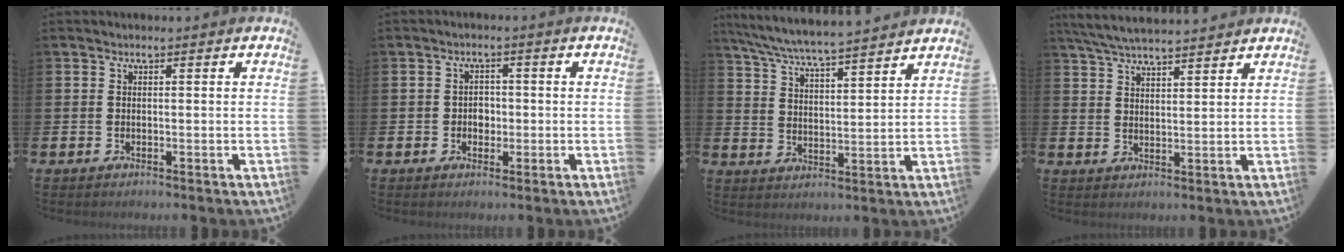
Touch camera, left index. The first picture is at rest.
{"total": 2.6, "force": [-0.5, 2.4, 0.8], "torque": [-0.012, 0.003, -0.018]}
{"total": 6.5, "force": [6.2, -0.3, 1.7], "torque": [-0.064, -0.041, 0.109]}
{"total": 5.3, "force": [5.2, 0.4, 1.2], "torque": [-0.040, -0.020, 0.094]}